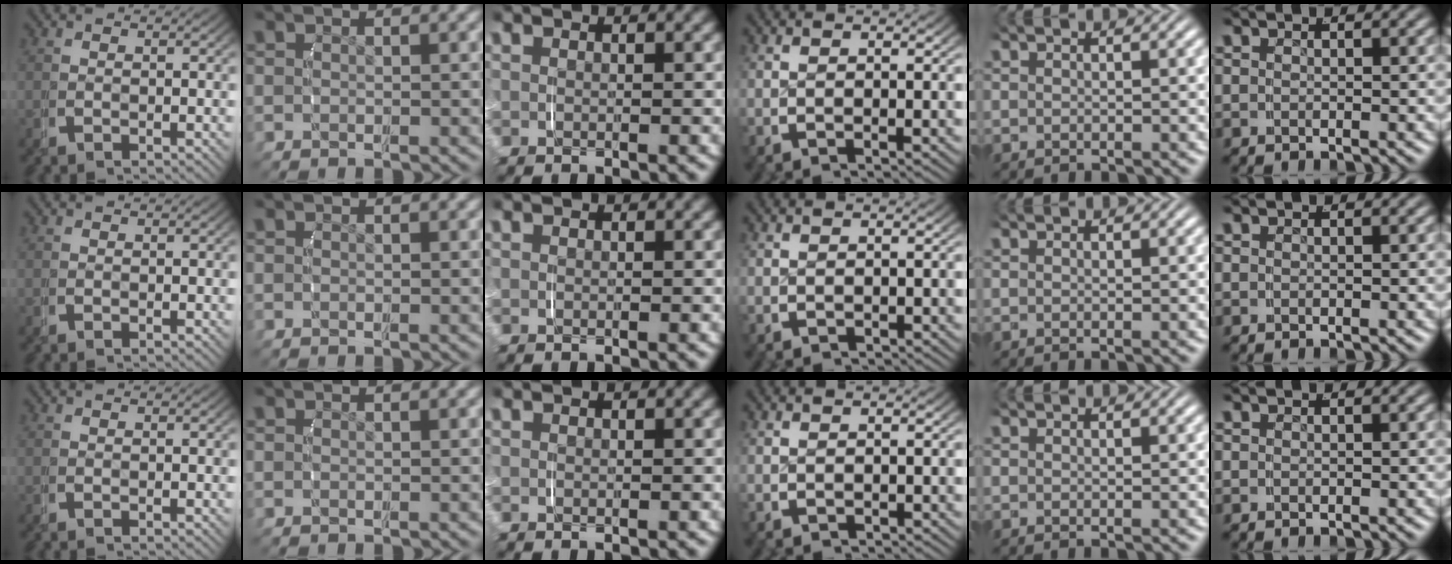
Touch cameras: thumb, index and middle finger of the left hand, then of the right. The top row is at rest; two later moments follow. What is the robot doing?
{"motion": "grasp_and_lifting", "object": "router"}